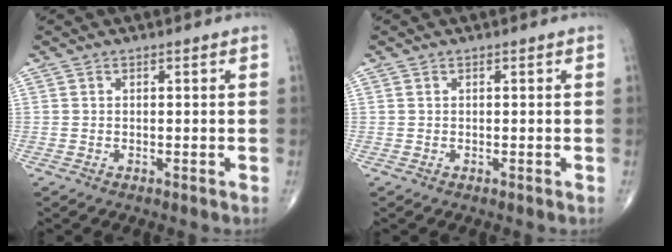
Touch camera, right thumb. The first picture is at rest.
{"total": 0.0}